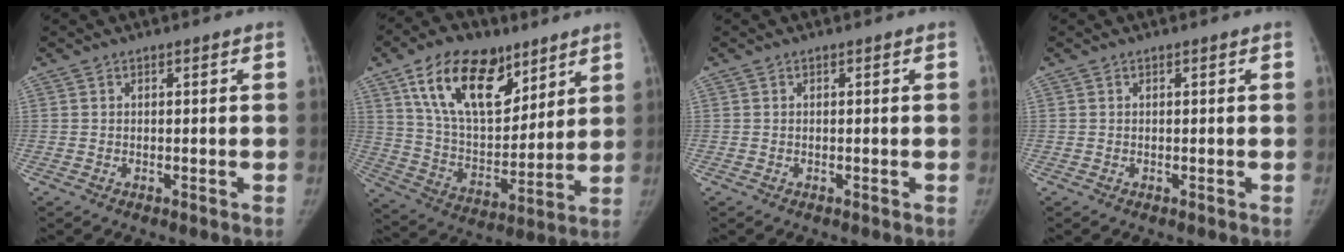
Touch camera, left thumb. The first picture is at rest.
{"total": 20.8, "force": [11.8, 11.3, 12.9], "torque": [-0.181, -0.045, 0.212]}
{"total": 0.0}
{"total": 0.0}